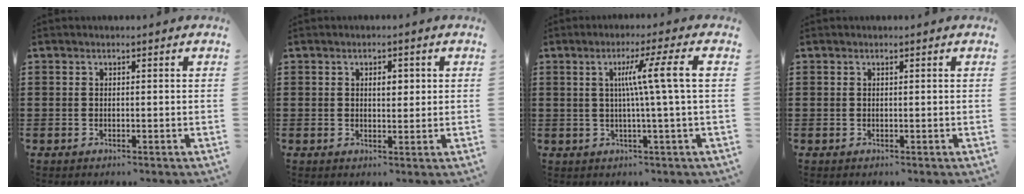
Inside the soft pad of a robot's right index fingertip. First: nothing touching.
{"total": 2.7, "force": [0.6, 1.5, 2.2], "torque": [-0.030, 0.004, 0.004]}
{"total": 8.8, "force": [1.5, -1.1, 8.6], "torque": [-0.163, 0.001, 0.012]}
{"total": 0.0}